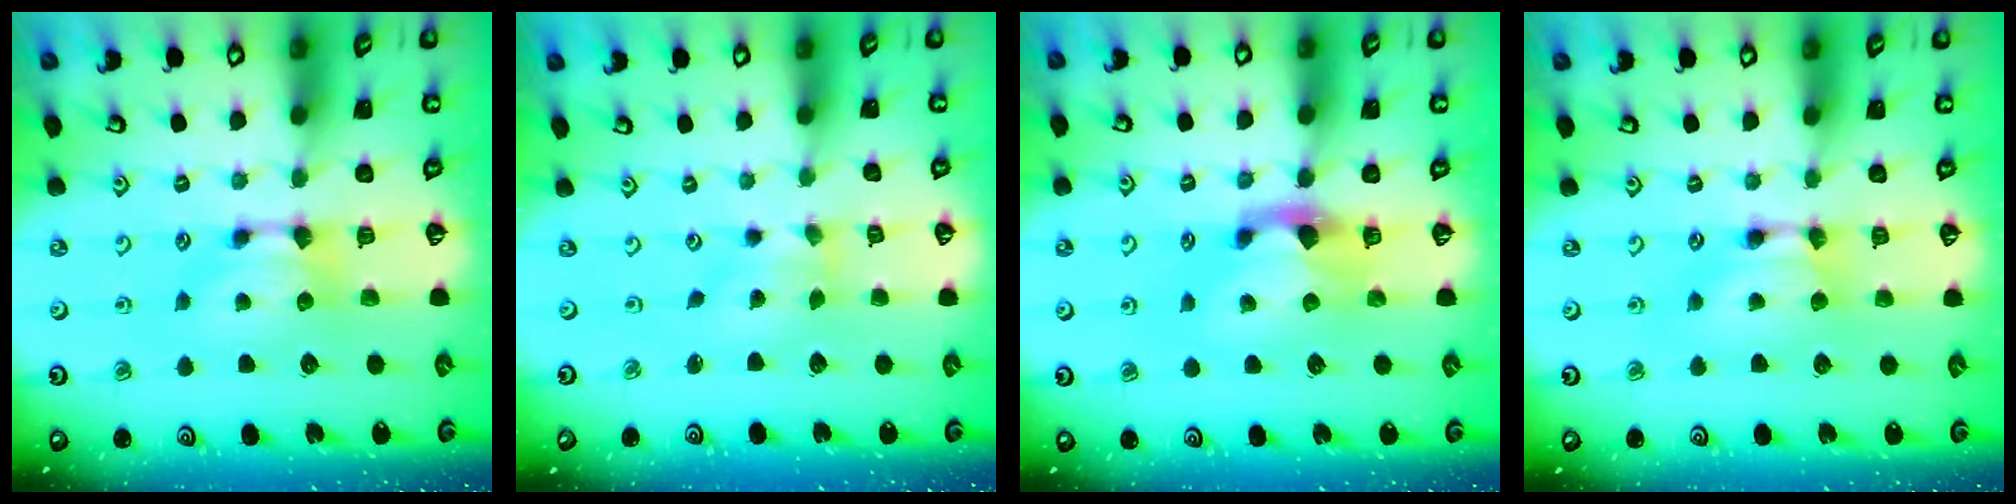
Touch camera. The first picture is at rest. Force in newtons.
{"total": 1.3, "press": 0.7, "slide": 1.1}
{"total": 2.1, "press": 1.7, "slide": 1.2}
{"total": 1.6, "press": 1.6, "slide": 0.2}